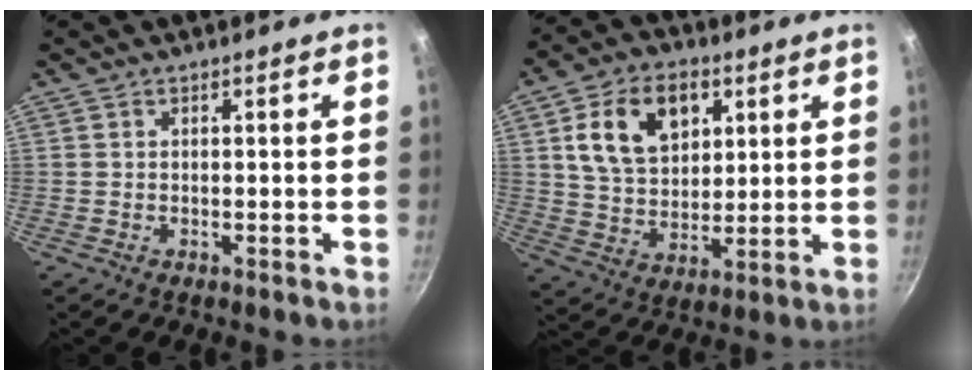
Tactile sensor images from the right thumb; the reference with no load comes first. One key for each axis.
{"total": 14.6, "fx": 5.1, "fy": 9.9, "fz": 9.5, "tx": -0.135, "ty": -0.007, "tz": 0.087}